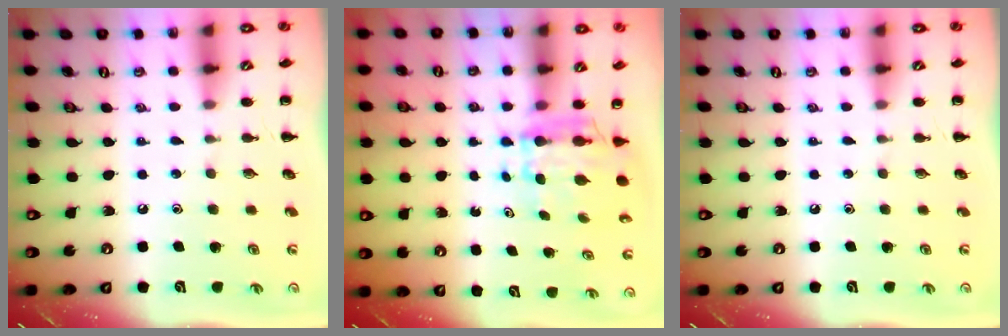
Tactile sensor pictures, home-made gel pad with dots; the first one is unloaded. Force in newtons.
{"total": 6.7, "press": 6.6, "slide": 1.0}
{"total": 0.0}